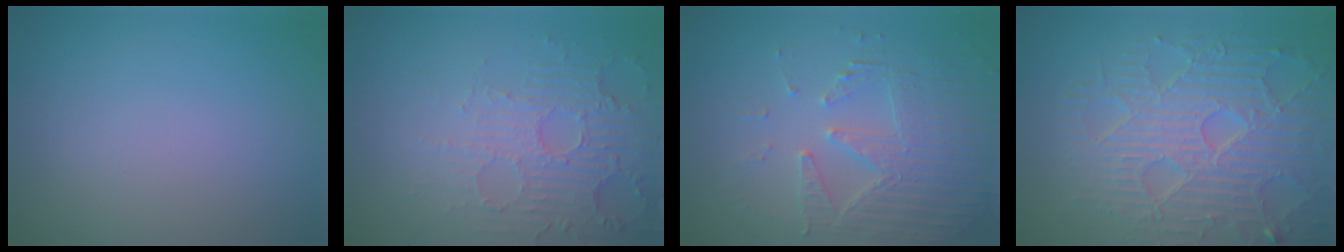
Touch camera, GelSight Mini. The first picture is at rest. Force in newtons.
{"total": 5.6, "press": 3.6, "slide": 4.4}
{"total": 4.6, "press": 4.2, "slide": 1.9}
{"total": 7.6, "press": 5.9, "slide": 4.7}